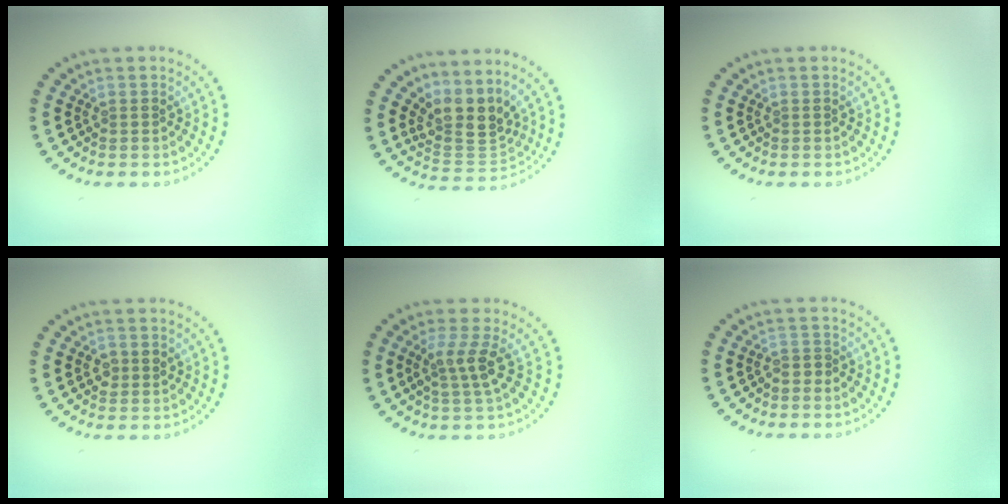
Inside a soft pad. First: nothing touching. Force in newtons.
{"total": 3.8, "press": 2.8, "slide": 2.5}
{"total": 0.0}
{"total": 1.5, "press": 1.5, "slide": 0.2}
{"total": 2.6, "press": 2.0, "slide": 1.7}
{"total": 0.6, "press": 0.4, "slide": 0.5}